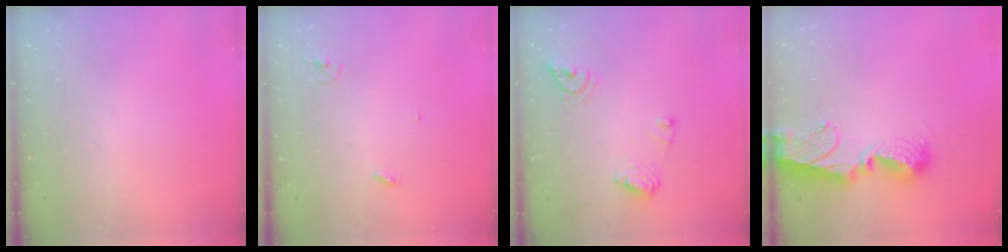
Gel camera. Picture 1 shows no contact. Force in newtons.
{"total": 2.8, "press": 2.8, "slide": 0.2}
{"total": 10.3, "press": 10.2, "slide": 1.1}
{"total": 12.9, "press": 12.9, "slide": 1.4}